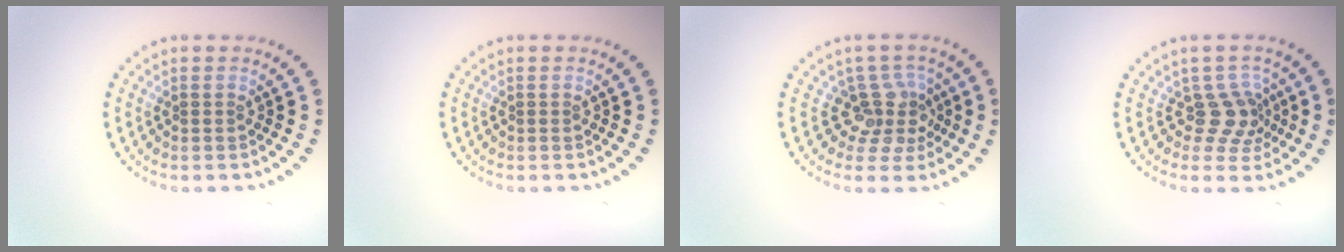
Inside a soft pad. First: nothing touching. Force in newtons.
{"total": 0.0}
{"total": 3.4, "press": 2.5, "slide": 2.3}
{"total": 2.9, "press": 2.2, "slide": 2.0}